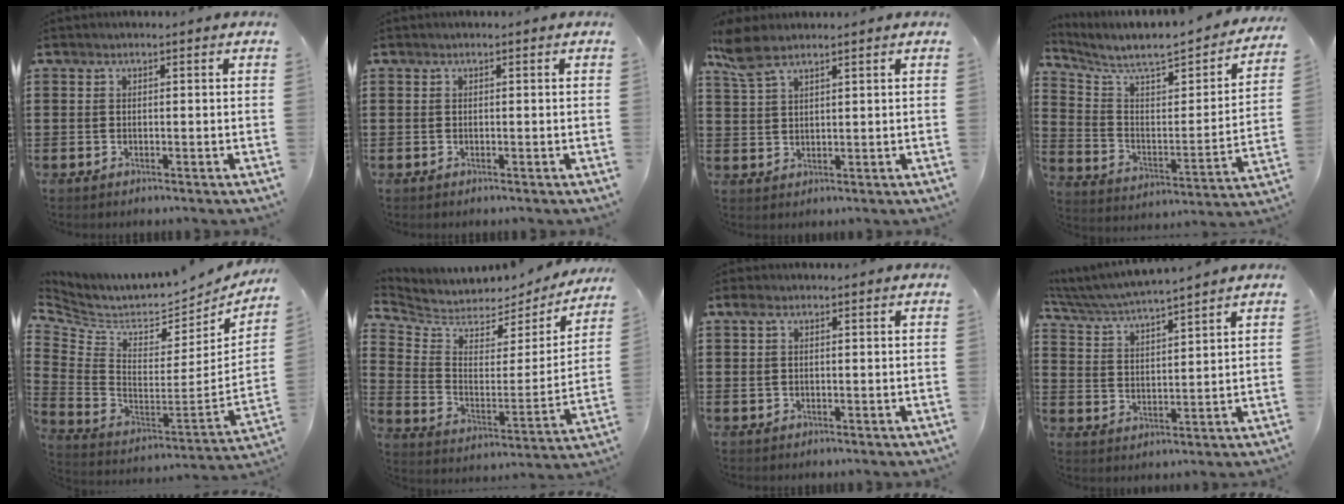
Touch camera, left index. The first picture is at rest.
{"total": 0.0}
{"total": 4.8, "force": [3.3, 1.6, 3.1], "torque": [-0.078, -0.001, 0.059]}
{"total": 6.2, "force": [5.5, 1.2, 2.7], "torque": [-0.083, -0.049, 0.088]}
{"total": 5.0, "force": [4.5, 1.7, 1.4], "torque": [-0.062, -0.057, 0.074]}
{"total": 4.2, "force": [3.8, 1.6, 0.2], "torque": [-0.033, -0.041, 0.062]}
{"total": 1.6, "force": [0.3, 1.0, 1.1], "torque": [-0.026, 0.009, 0.003]}
{"total": 4.7, "force": [4.5, -0.1, 1.3], "torque": [-0.046, -0.028, 0.075]}